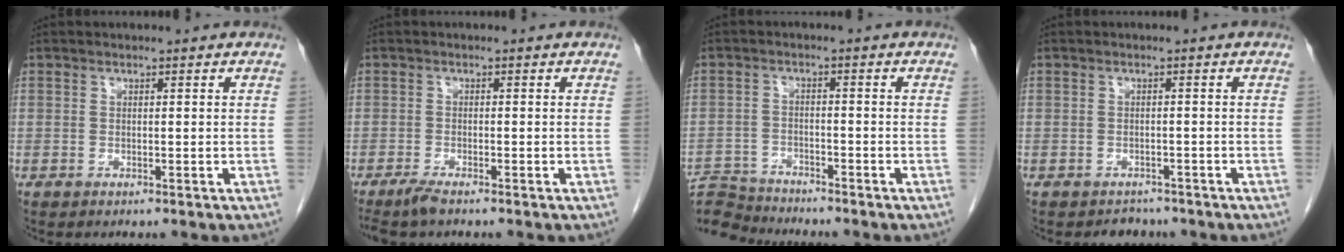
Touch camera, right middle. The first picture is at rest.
{"total": 2.7, "force": [-2.2, 0.2, 1.5], "torque": [-0.034, -0.008, -0.041]}
{"total": 7.4, "force": [-7.4, 0.6, -0.4], "torque": [0.005, 0.006, -0.139]}
{"total": 2.2, "force": [-1.9, 1.1, -0.2], "torque": [-0.009, -0.001, -0.028]}